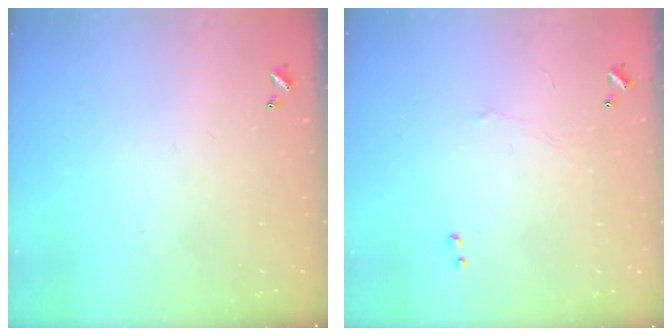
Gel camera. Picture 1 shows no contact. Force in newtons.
{"total": 0.7, "press": 0.3, "slide": 0.6}